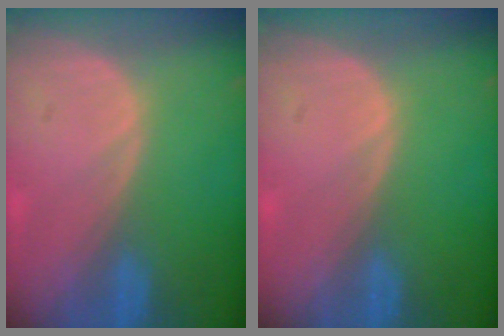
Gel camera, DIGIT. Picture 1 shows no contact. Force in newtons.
{"total": 0.0}